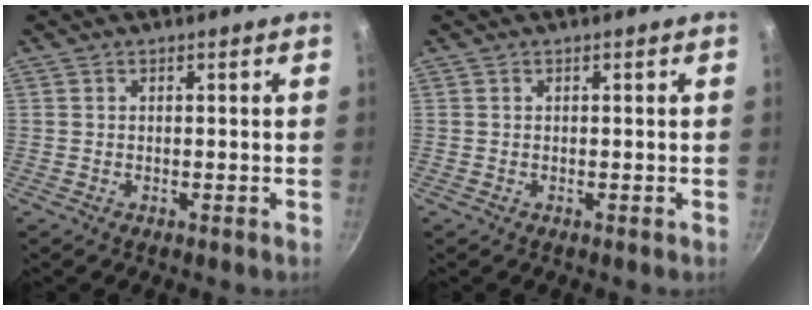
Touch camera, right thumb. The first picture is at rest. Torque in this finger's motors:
{"motor_torque": [0.00, 0.00, -0.02, 0.02, 0.00]}